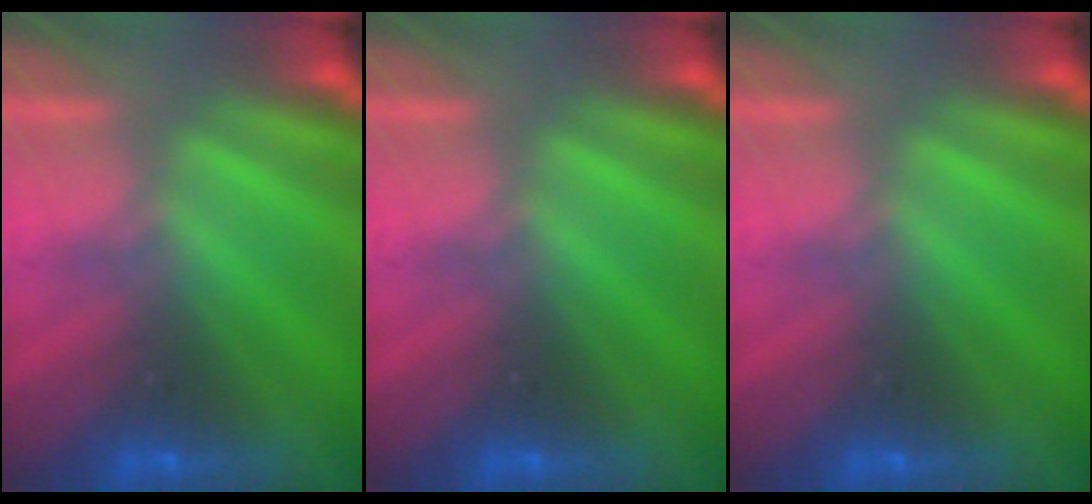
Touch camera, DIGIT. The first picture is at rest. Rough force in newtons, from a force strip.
{"total": 0.0}
{"total": 0.0}